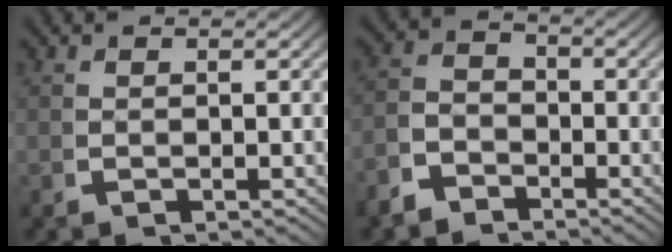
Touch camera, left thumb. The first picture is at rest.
{"total": 3.5, "force": [-2.1, 2.4, 1.5], "torque": [-0.023, -0.016, -0.036]}